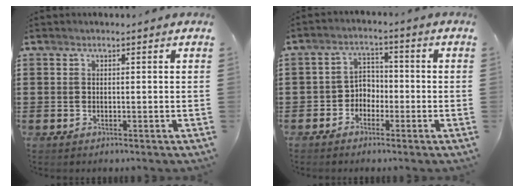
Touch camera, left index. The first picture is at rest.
{"total": 3.5, "force": [-2.4, 2.5, 0.8], "torque": [-0.024, 0.009, -0.054]}